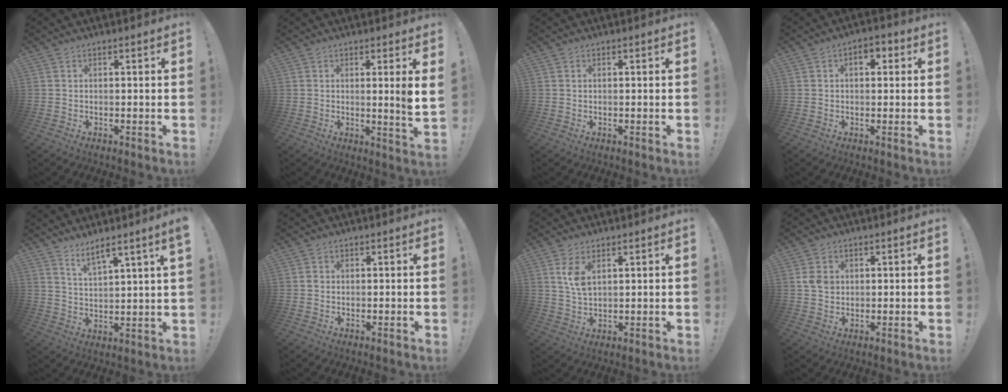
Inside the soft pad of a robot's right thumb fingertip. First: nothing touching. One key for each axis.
{"total": 4.6, "fx": 1.4, "fy": -0.7, "fz": 4.4, "tx": -0.063, "ty": -0.019, "tz": 0.018}
{"total": 0.0}
{"total": 4.2, "fx": 1.0, "fy": 2.7, "fz": 3.0, "tx": -0.028, "ty": 0.002, "tz": 0.012}
{"total": 6.5, "fx": 5.3, "fy": -0.3, "fz": 3.7, "tx": -0.064, "ty": -0.031, "tz": 0.088}
{"total": 0.7, "fx": 0.1, "fy": 0.6, "fz": 0.3, "tx": -0.004, "ty": 0.002, "tz": 0.001}
{"total": 5.7, "fx": 2.7, "fy": 2.8, "fz": 4.2, "tx": -0.072, "ty": -0.018, "tz": 0.043}
{"total": 4.2, "fx": 0.9, "fy": 3.4, "fz": 2.3, "tx": -0.036, "ty": 0.003, "tz": 0.019}